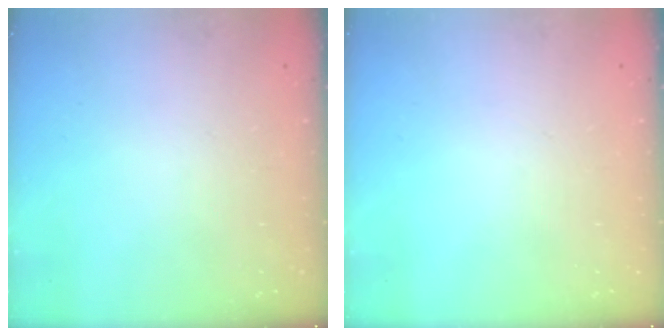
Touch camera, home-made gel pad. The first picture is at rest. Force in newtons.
{"total": 0.0}